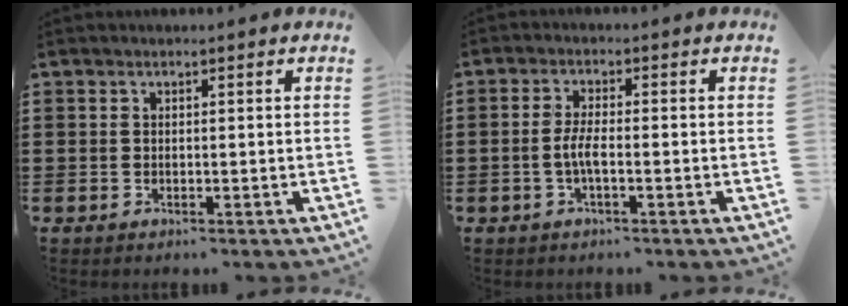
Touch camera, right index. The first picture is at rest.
{"total": 3.4, "force": [-1.0, 0.5, 3.2], "torque": [-0.080, -0.010, -0.026]}